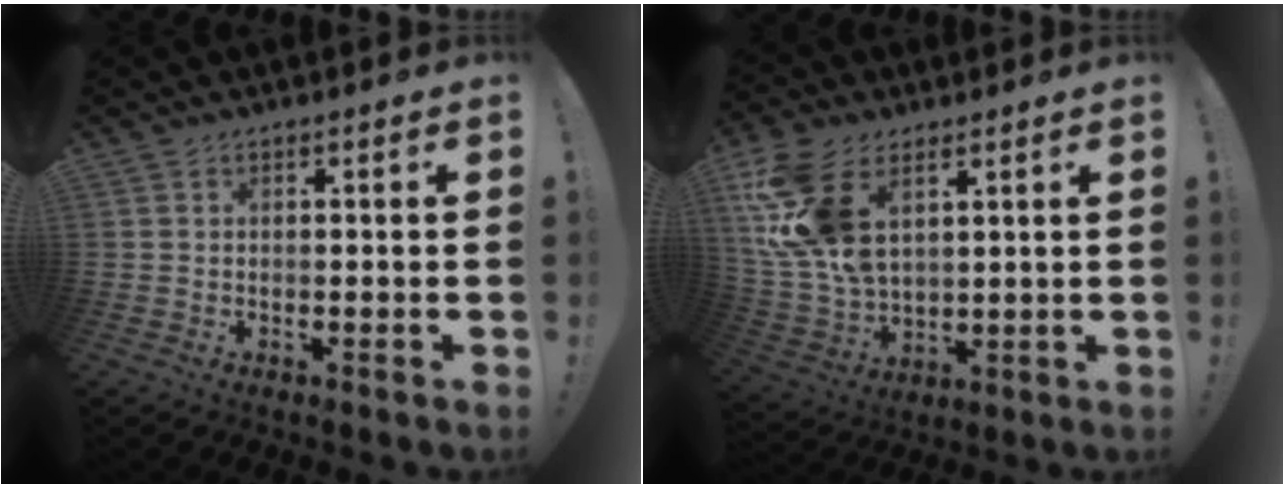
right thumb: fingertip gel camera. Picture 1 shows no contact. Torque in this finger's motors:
{"motor_torque": [1.20, 1.25, 1.13, 0.94, 0.17]}